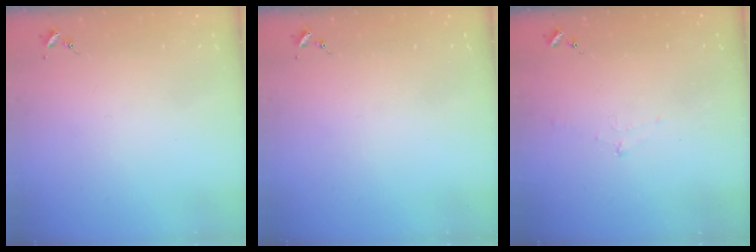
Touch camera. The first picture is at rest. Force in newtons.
{"total": 0.0}
{"total": 6.7, "press": 6.7, "slide": 0.7}